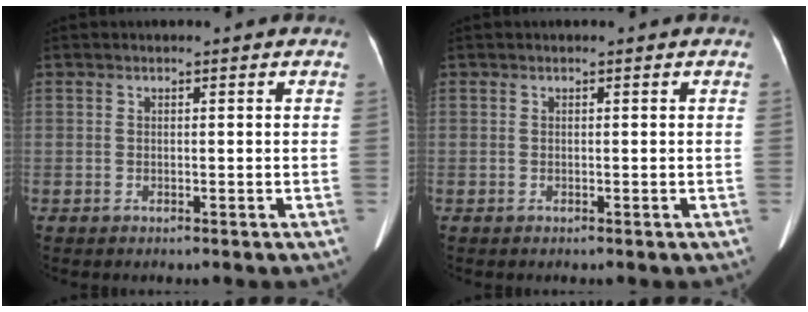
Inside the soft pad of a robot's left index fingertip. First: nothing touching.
{"total": 0.0}